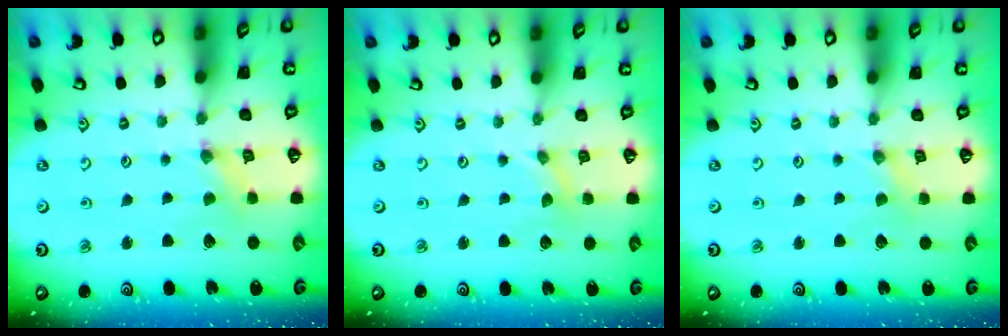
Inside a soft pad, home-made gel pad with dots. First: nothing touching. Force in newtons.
{"total": 0.0}
{"total": 0.0}